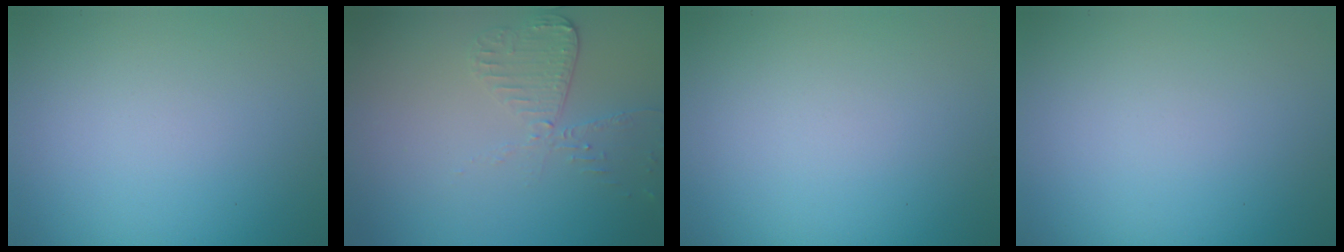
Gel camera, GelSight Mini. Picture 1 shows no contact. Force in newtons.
{"total": 2.7, "press": 2.4, "slide": 1.2}
{"total": 0.0}
{"total": 0.0}